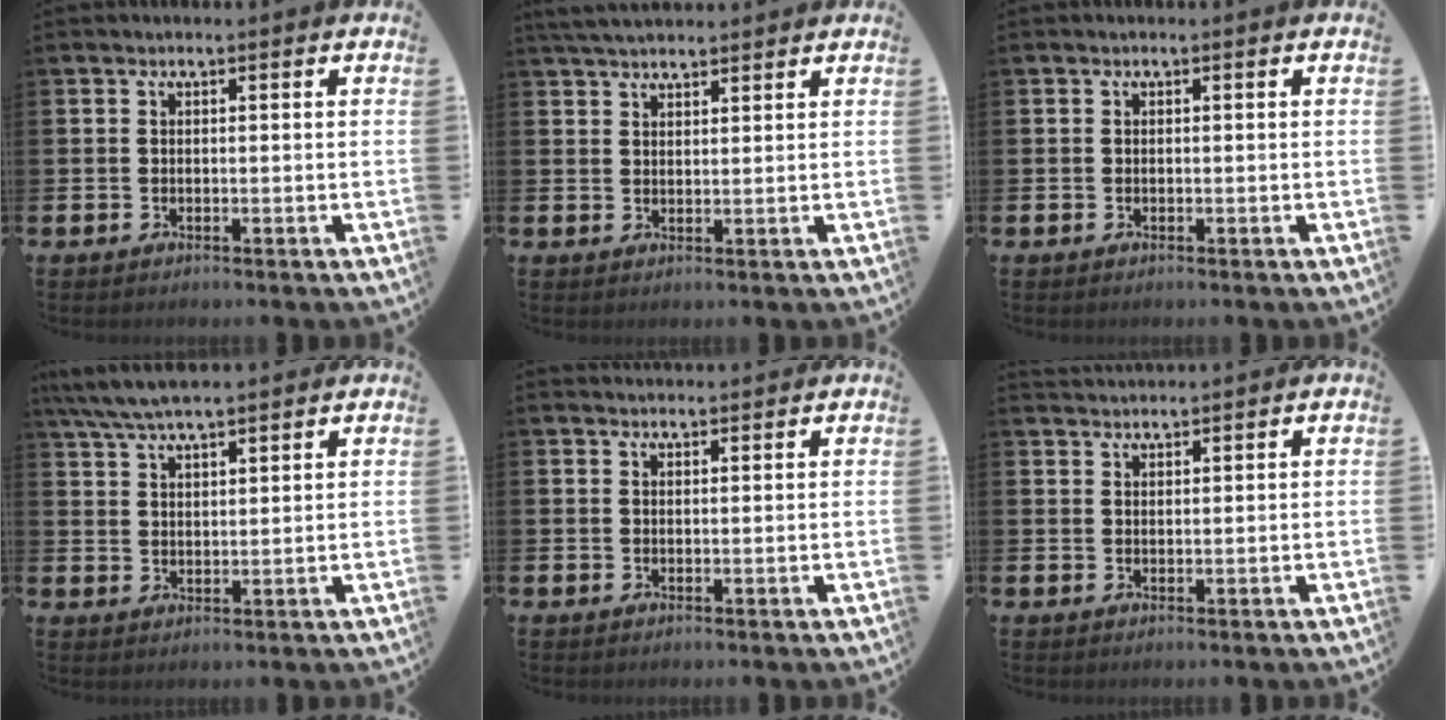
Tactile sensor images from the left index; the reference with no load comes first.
{"total": 4.0, "force": [3.7, 0.8, 1.0], "torque": [-0.025, -0.011, 0.070]}
{"total": 0.0}
{"total": 6.1, "force": [5.7, 0.8, 2.1], "torque": [-0.061, -0.017, 0.105]}
{"total": 1.7, "force": [1.6, 0.3, 0.0], "torque": [0.009, -0.007, 0.028]}
{"total": 2.0, "force": [2.0, 0.3, 0.0], "torque": [0.000, -0.010, 0.037]}